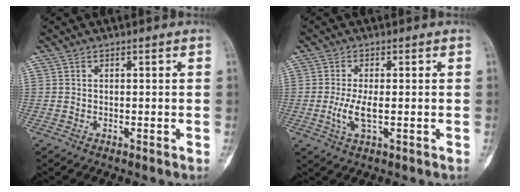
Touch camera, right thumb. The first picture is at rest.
{"total": 4.5, "force": [-0.6, 1.4, 4.2], "torque": [-0.095, -0.009, -0.013]}